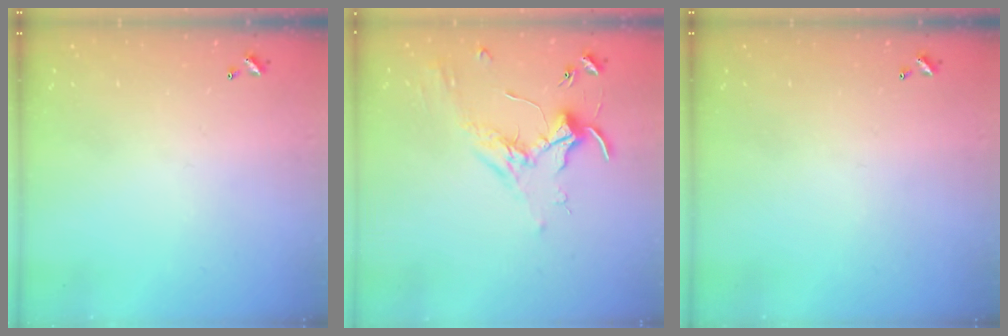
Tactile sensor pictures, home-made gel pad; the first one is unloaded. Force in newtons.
{"total": 1.7, "press": 1.7, "slide": 0.4}
{"total": 0.0}